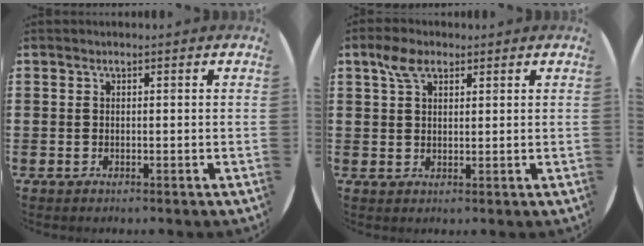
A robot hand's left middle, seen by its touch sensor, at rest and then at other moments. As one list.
[{"total": 3.9, "force": [2.5, 2.0, 2.2], "torque": [-0.040, 0.005, 0.043]}]